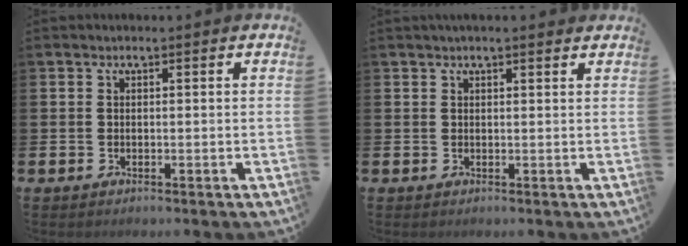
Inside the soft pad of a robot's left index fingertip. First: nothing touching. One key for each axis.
{"total": 1.1, "fx": 1.0, "fy": 0.0, "fz": 0.5, "tx": -0.004, "ty": -0.001, "tz": 0.018}